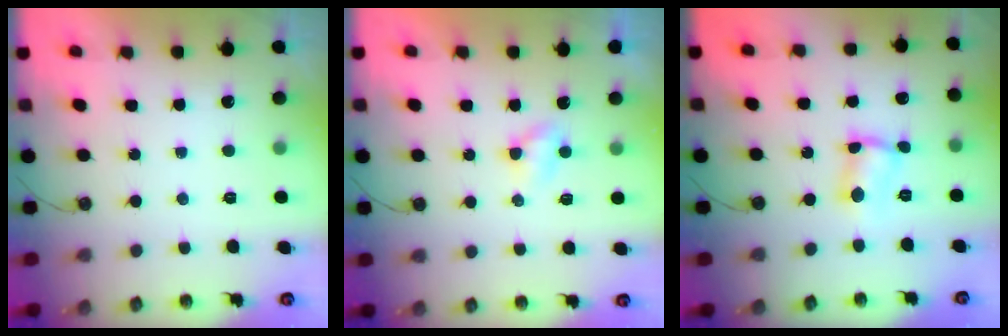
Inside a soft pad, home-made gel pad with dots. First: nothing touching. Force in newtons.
{"total": 2.8, "press": 2.8, "slide": 0.3}
{"total": 4.3, "press": 4.3, "slide": 0.2}